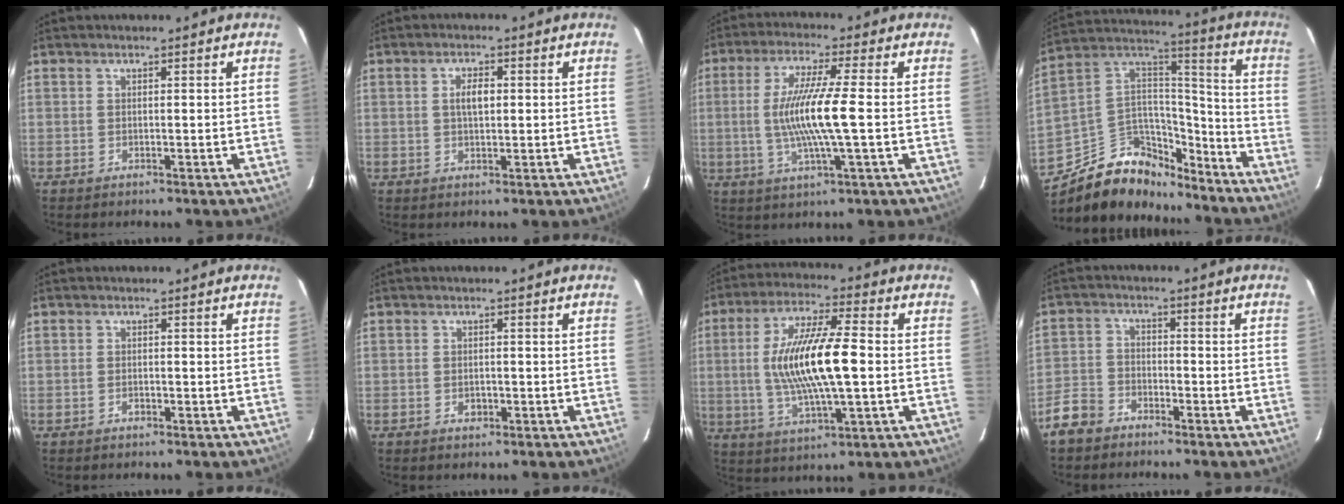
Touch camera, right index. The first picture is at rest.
{"total": 3.1, "force": [0.5, 1.4, 2.8], "torque": [-0.050, 0.006, 0.010]}
{"total": 11.2, "force": [-0.8, 0.0, 11.2], "torque": [-0.214, -0.008, -0.013]}
{"total": 19.4, "force": [-13.4, 11.3, 8.4], "torque": [-0.182, 0.063, -0.210]}
{"total": 0.8, "force": [-0.5, 0.5, 0.3], "torque": [-0.005, 0.002, -0.008]}
{"total": 1.6, "force": [-0.6, 1.3, 0.7], "torque": [-0.011, 0.003, -0.005]}
{"total": 15.9, "force": [-0.1, 3.9, 15.4], "torque": [-0.295, 0.003, 0.000]}
{"total": 6.1, "force": [-4.5, 3.8, 1.6], "torque": [-0.047, 0.014, -0.089]}